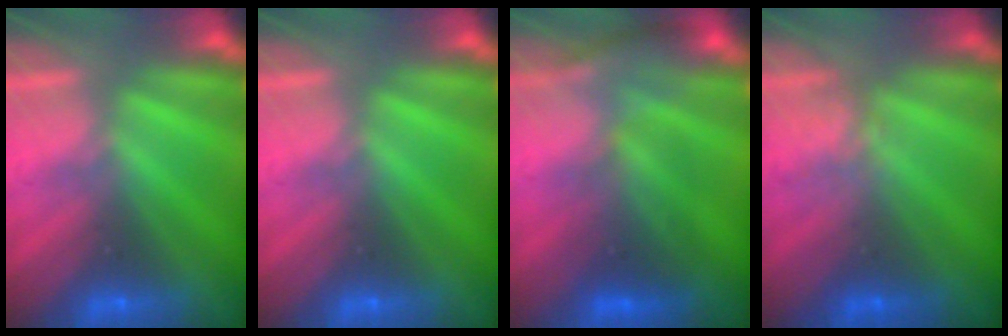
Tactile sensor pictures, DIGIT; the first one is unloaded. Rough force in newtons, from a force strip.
{"total": 0.0}
{"total": 2.7}
{"total": 1.8}